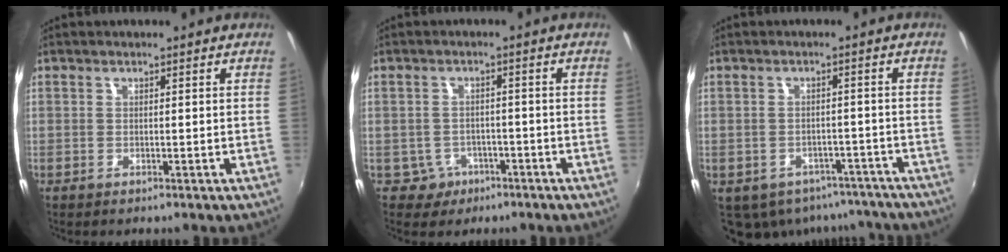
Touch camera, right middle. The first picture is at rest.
{"total": 4.4, "force": [-2.3, 3.7, 0.4], "torque": [-0.023, 0.008, -0.031]}
{"total": 11.7, "force": [-8.2, 7.2, 4.1], "torque": [-0.093, -0.001, -0.088]}